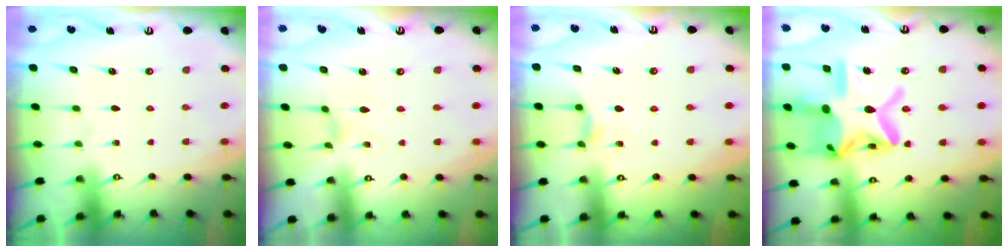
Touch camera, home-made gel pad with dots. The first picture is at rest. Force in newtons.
{"total": 0.0}
{"total": 4.0, "press": 4.0, "slide": 0.5}
{"total": 23.0, "press": 23.0, "slide": 1.7}